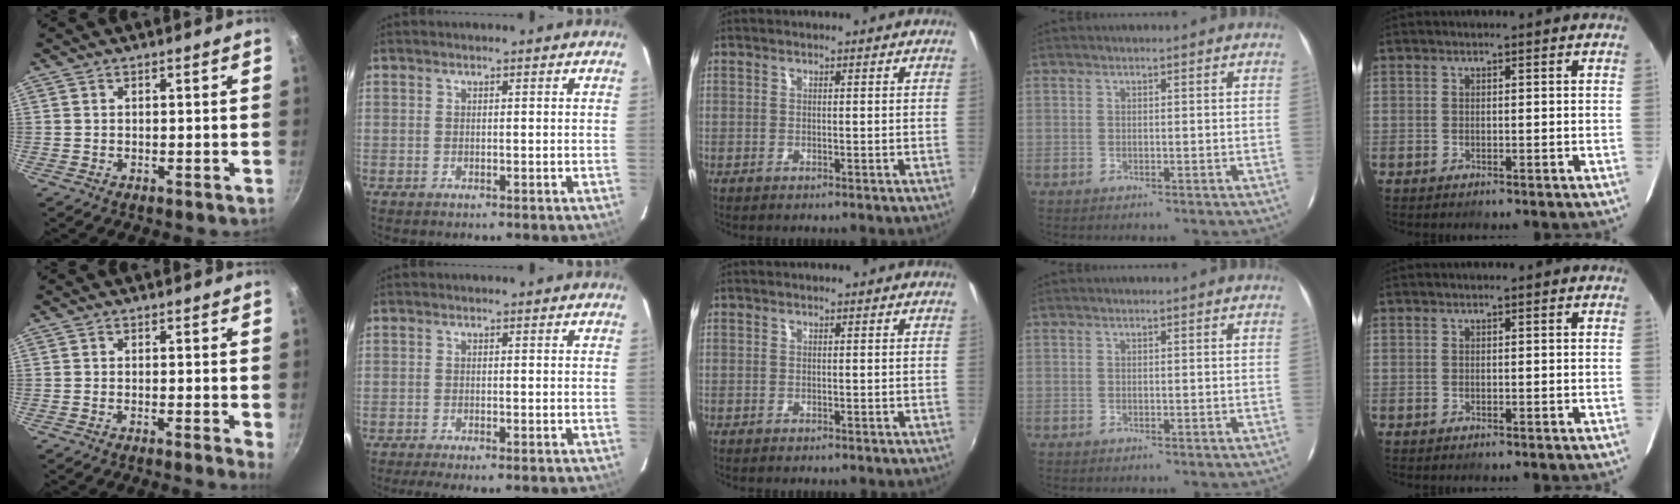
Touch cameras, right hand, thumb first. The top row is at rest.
{"thumb": {"total": 2.0, "force": [-0.1, 0.4, 2.0], "torque": [-0.025, -0.005, -0.006]}, "index": {"total": 3.8, "force": [-3.2, 0.0, 2.1], "torque": [-0.047, -0.014, -0.053]}}